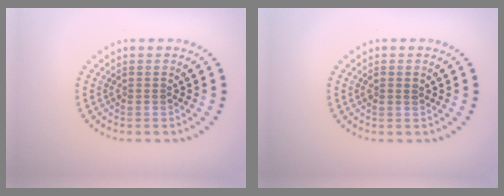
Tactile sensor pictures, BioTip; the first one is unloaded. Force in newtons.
{"total": 0.7, "press": 0.7, "slide": 0.1}